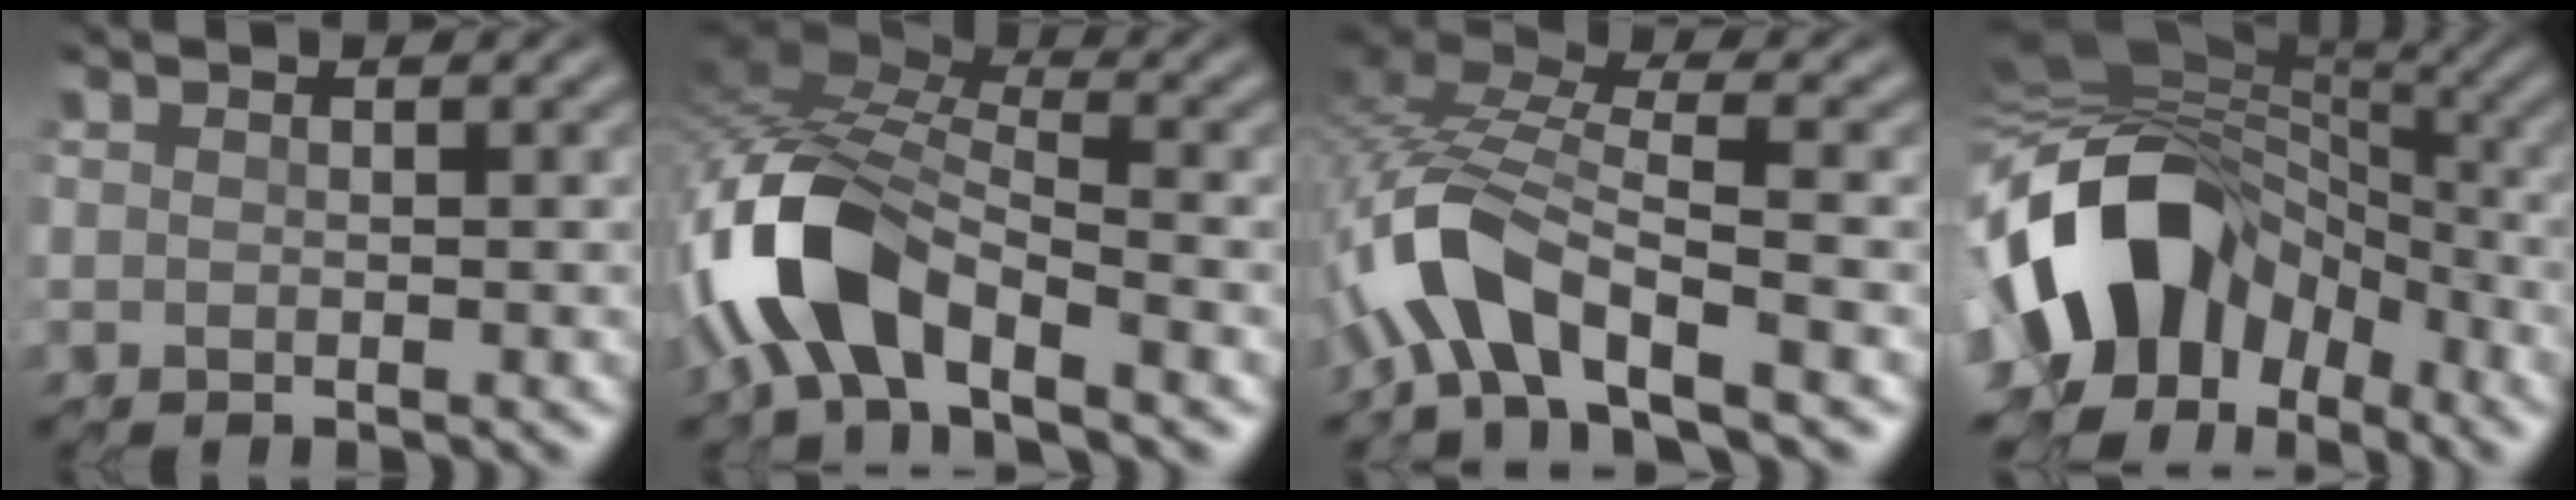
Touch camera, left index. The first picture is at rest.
{"total": 7.7, "force": [-4.8, 2.6, 5.5], "torque": [-0.117, 0.010, -0.104]}
{"total": 7.2, "force": [-4.5, 1.7, 5.4], "torque": [-0.120, 0.009, -0.095]}
{"total": 14.3, "force": [-5.2, 10.2, 8.6], "torque": [-0.167, -0.006, -0.099]}